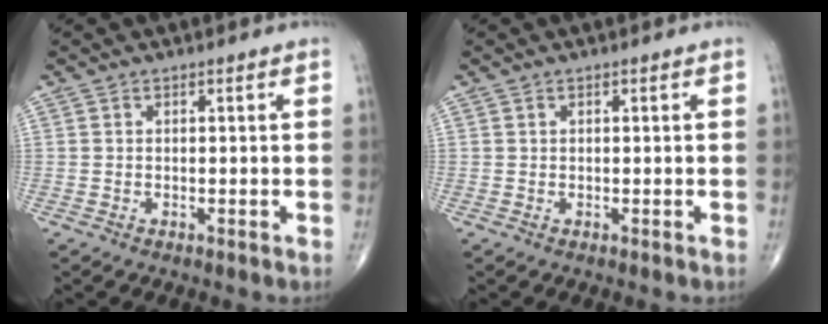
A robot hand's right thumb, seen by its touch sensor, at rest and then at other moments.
{"total": 0.0}